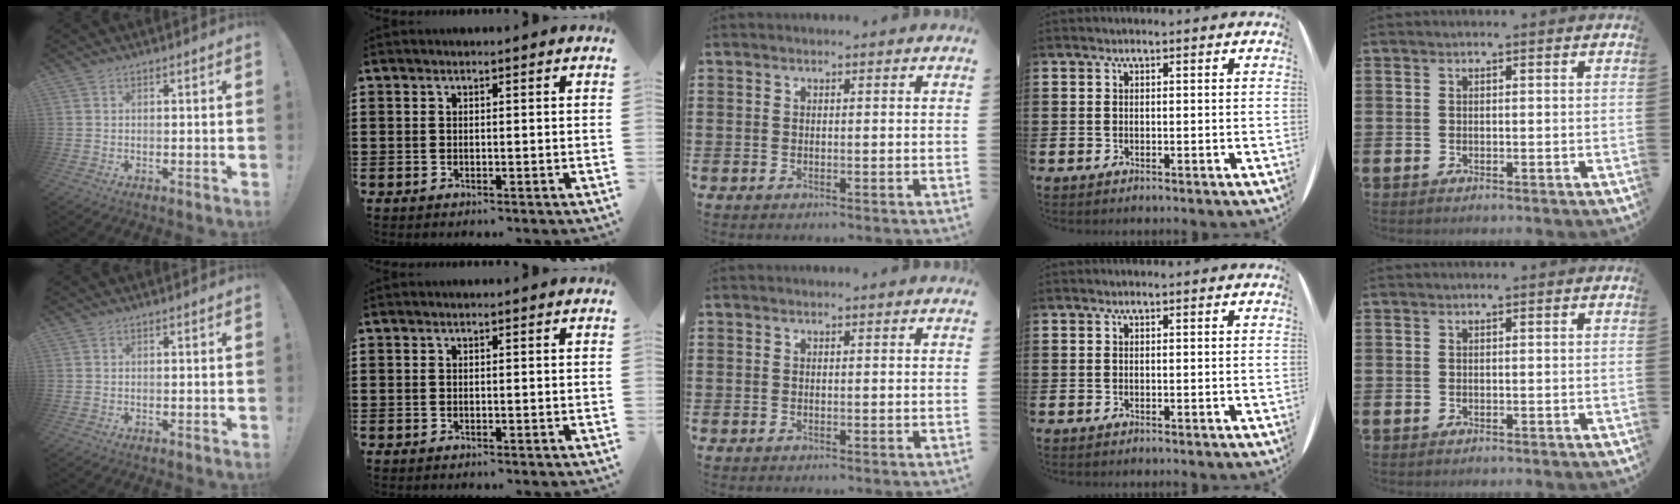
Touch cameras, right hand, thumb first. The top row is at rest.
{}